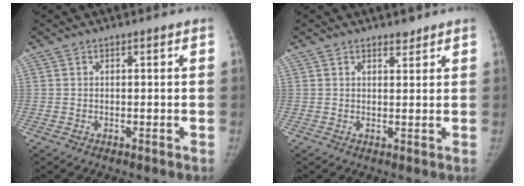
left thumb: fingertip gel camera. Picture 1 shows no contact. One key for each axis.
{"total": 1.8, "fx": 1.5, "fy": 0.8, "fz": 0.4, "tx": 0.003, "ty": -0.012, "tz": 0.021}